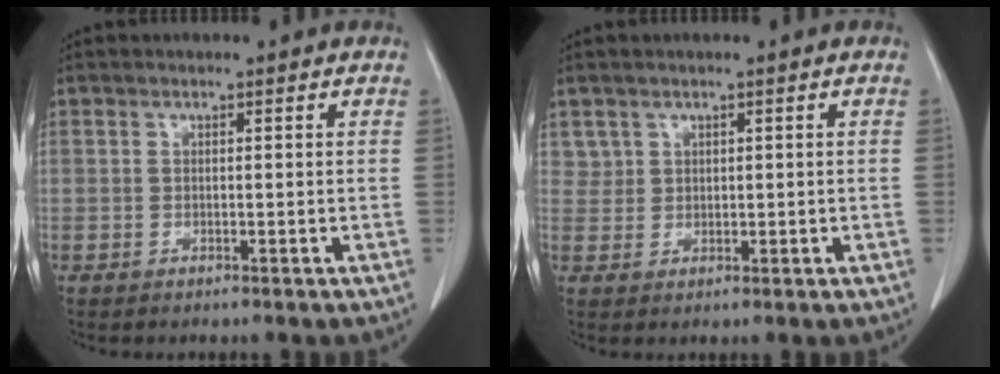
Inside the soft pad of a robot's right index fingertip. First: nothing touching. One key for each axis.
{"total": 2.0, "fx": 1.1, "fy": 1.7, "fz": 0.0, "tx": 0.010, "ty": 0.006, "tz": 0.018}